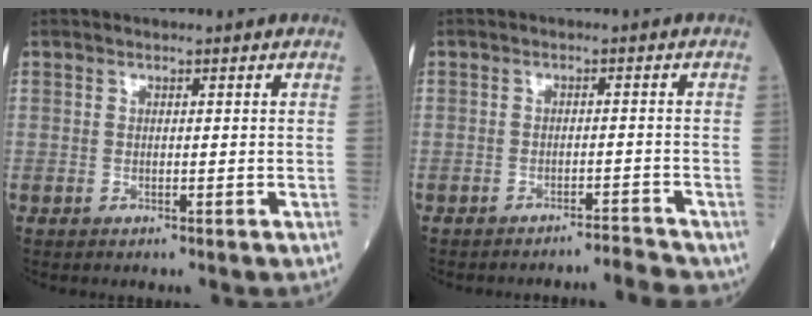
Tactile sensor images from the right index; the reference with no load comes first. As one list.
[{"total": 3.1, "force": [-3.0, -0.6, 0.1], "torque": [0.007, -0.007, -0.041]}]